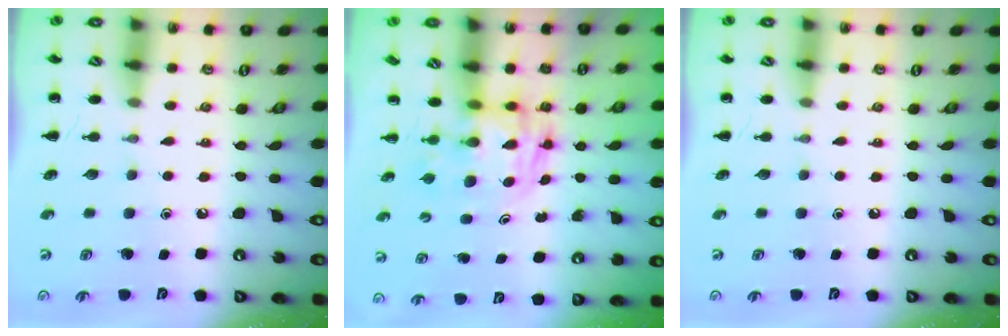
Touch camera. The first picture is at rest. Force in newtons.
{"total": 2.9, "press": 2.9, "slide": 0.5}
{"total": 0.0}